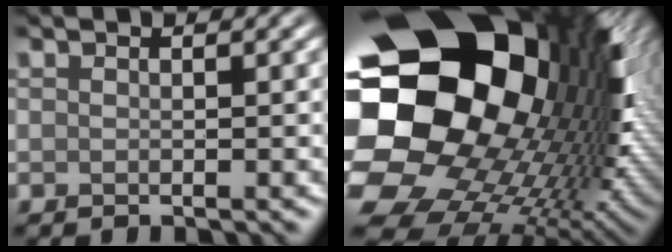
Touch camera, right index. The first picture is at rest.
{"total": 23.3, "force": [1.4, 18.5, 14.2], "torque": [-0.246, -0.027, 0.000]}